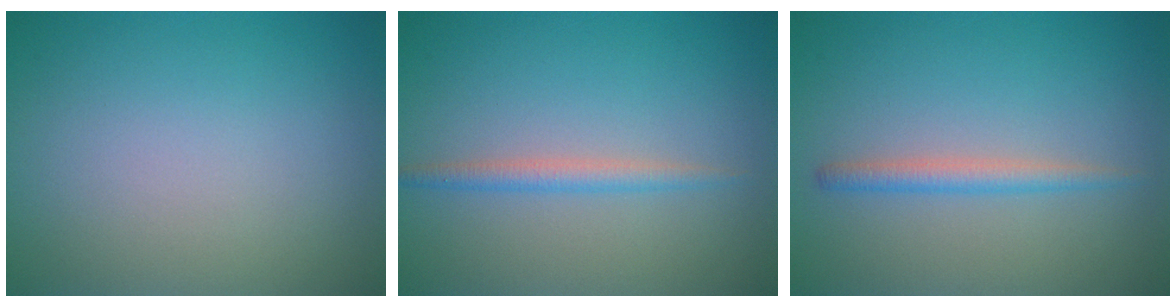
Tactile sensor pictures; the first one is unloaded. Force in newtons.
{"total": 1.7, "press": 1.7, "slide": 0.0}
{"total": 1.8, "press": 1.8, "slide": 0.1}